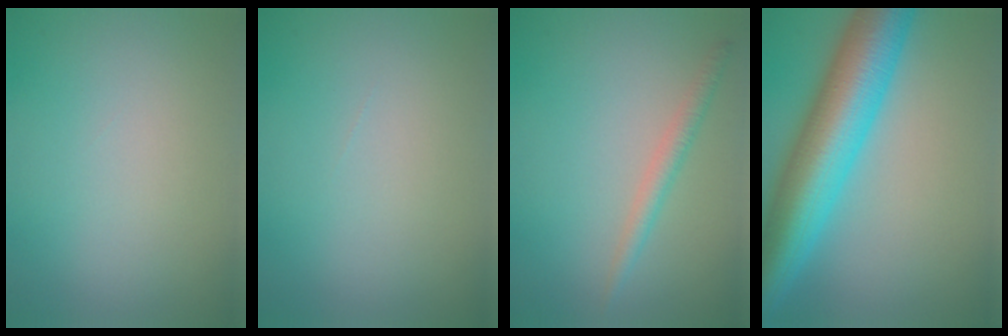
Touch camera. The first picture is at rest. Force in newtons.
{"total": 0.0}
{"total": 1.8, "press": 1.8, "slide": 0.1}
{"total": 11.2, "press": 11.2, "slide": 0.2}